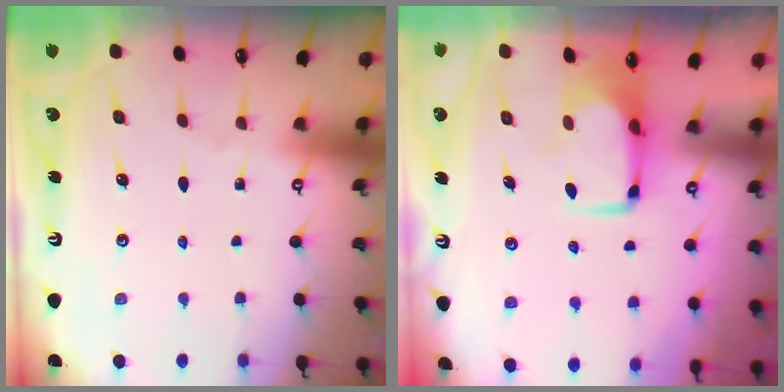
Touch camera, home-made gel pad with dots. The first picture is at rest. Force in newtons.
{"total": 0.5, "press": 0.5, "slide": 0.2}